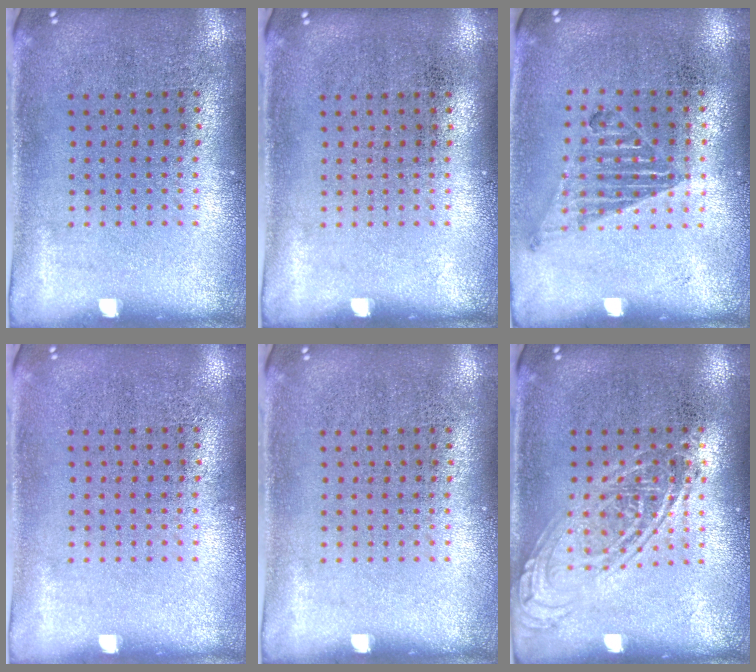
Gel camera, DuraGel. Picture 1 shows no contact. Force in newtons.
{"total": 0.0}
{"total": 1.0, "press": 1.0, "slide": 0.3}
{"total": 0.0}
{"total": 0.0}
{"total": 1.5, "press": 1.5, "slide": 0.1}